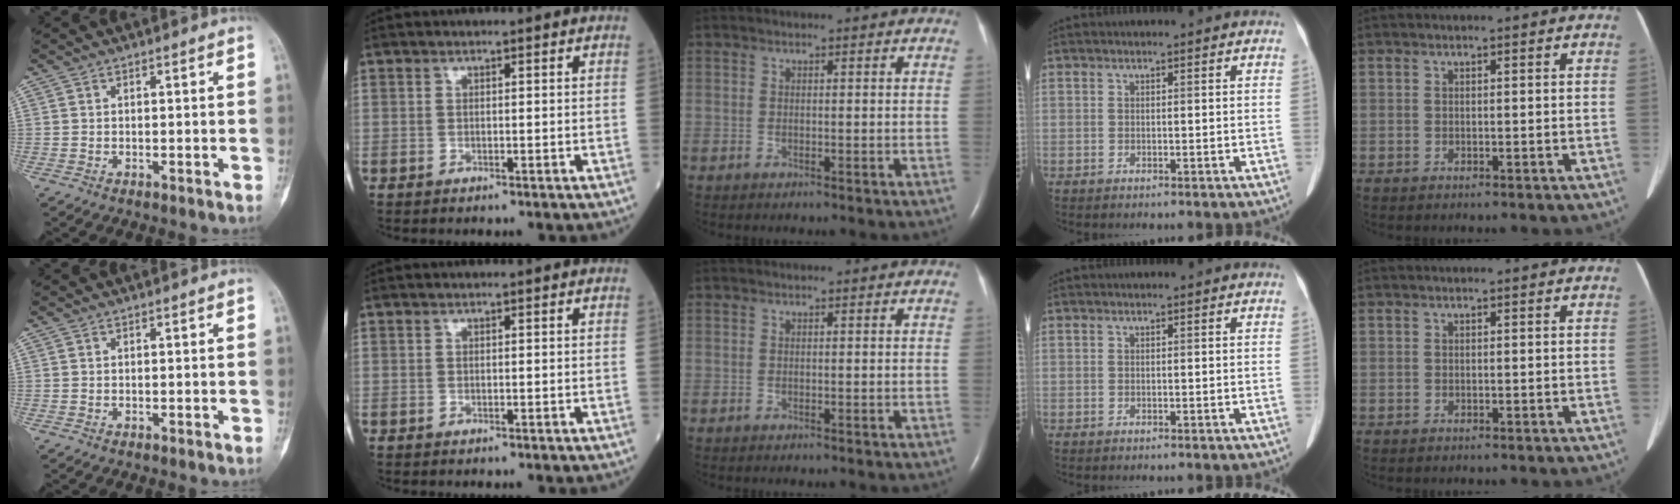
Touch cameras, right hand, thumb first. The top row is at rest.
{}